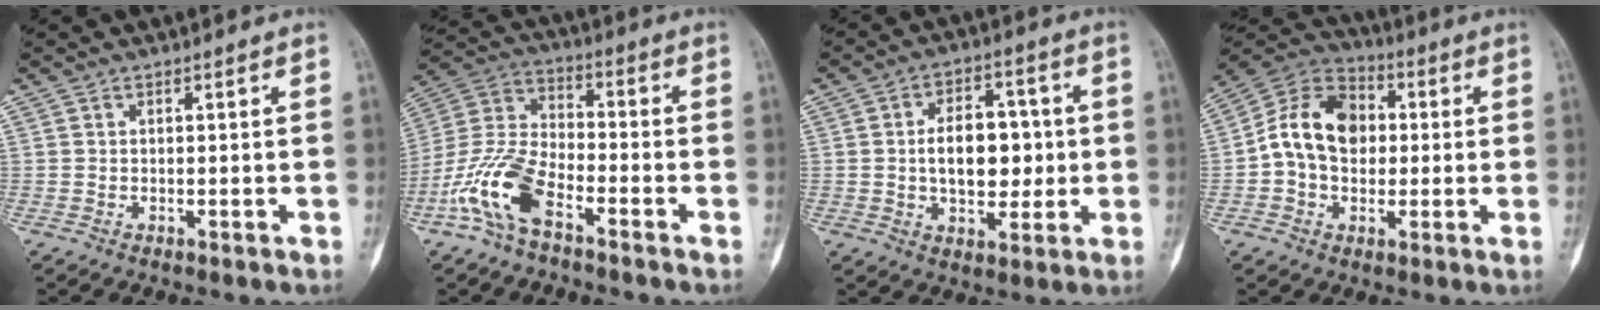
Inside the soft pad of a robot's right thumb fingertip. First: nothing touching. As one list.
[{"total": 12.6, "force": [-6.6, 5.7, 9.1], "torque": [-0.201, 0.040, -0.137]}, {"total": 11.6, "force": [0.2, 7.2, 9.2], "torque": [-0.105, 0.011, 0.006]}, {"total": 12.7, "force": [0.7, 10.3, 7.4], "torque": [-0.113, 0.036, 0.002]}]